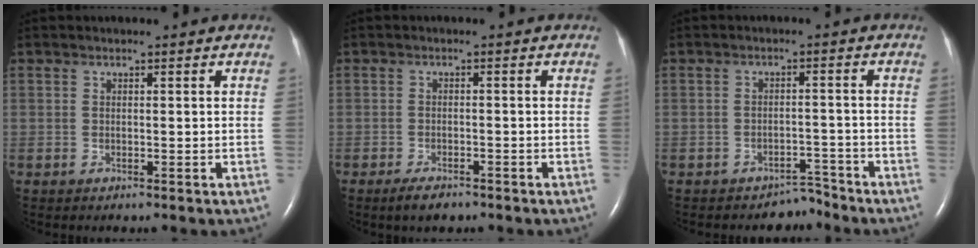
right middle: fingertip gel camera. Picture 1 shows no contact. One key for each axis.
{"total": 2.9, "fx": -2.2, "fy": 0.9, "fz": 1.7, "tx": -0.037, "ty": -0.004, "tz": -0.035}
{"total": 2.9, "fx": -2.7, "fy": 0.8, "fz": -0.6, "tx": 0.012, "ty": 0.003, "tz": -0.038}